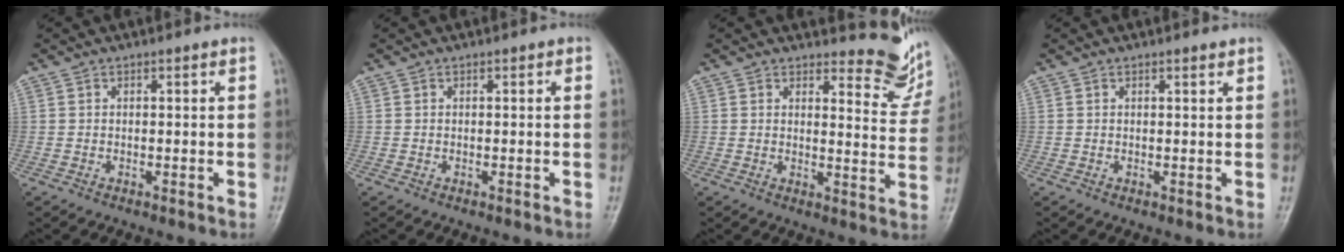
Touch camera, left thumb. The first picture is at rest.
{"total": 0.0}
{"total": 8.4, "force": [8.1, 2.1, 0.9], "torque": [0.017, -0.091, 0.084]}
{"total": 0.6, "force": [0.6, -0.1, 0.2], "torque": [-0.003, -0.006, 0.011]}